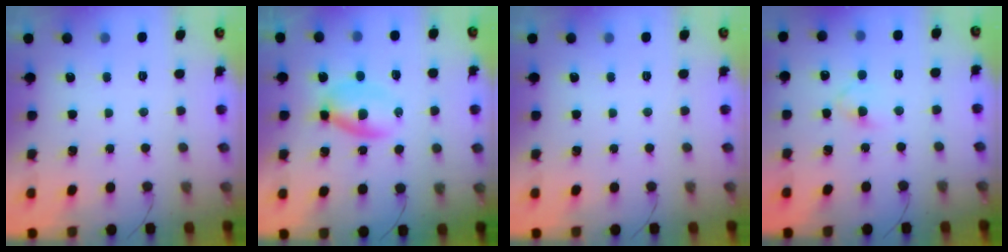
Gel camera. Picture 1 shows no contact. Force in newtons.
{"total": 3.7, "press": 3.6, "slide": 1.0}
{"total": 0.0}
{"total": 3.1, "press": 2.9, "slide": 1.0}